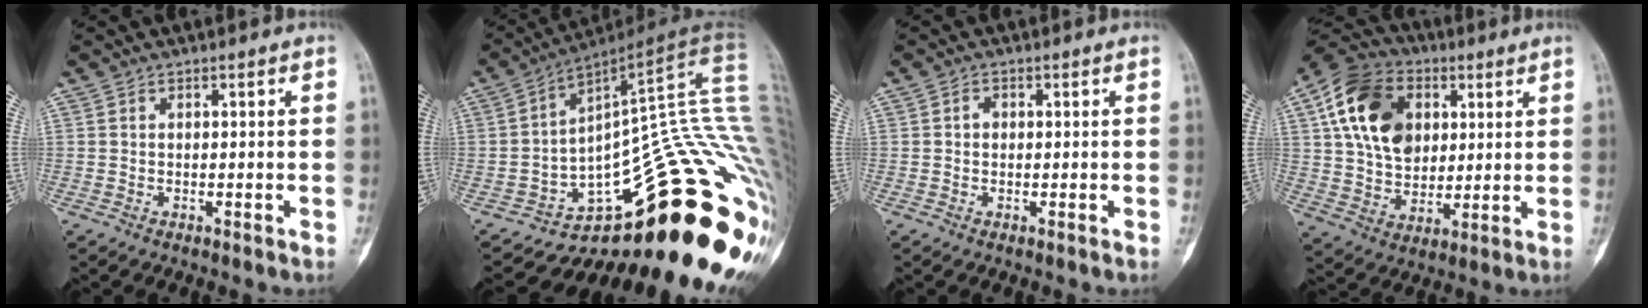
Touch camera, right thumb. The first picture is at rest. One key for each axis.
{"total": 33.8, "fx": -8.4, "fy": 10.8, "fz": 30.9, "tx": -0.292, "ty": 0.084, "tz": -0.104}
{"total": 1.2, "fx": 0.0, "fy": 1.0, "fz": 0.6, "tx": -0.006, "ty": 0.004, "tz": 0.000}
{"total": 17.7, "fx": 5.5, "fy": 12.5, "fz": 11.2, "tx": -0.182, "ty": -0.005, "tz": 0.096}